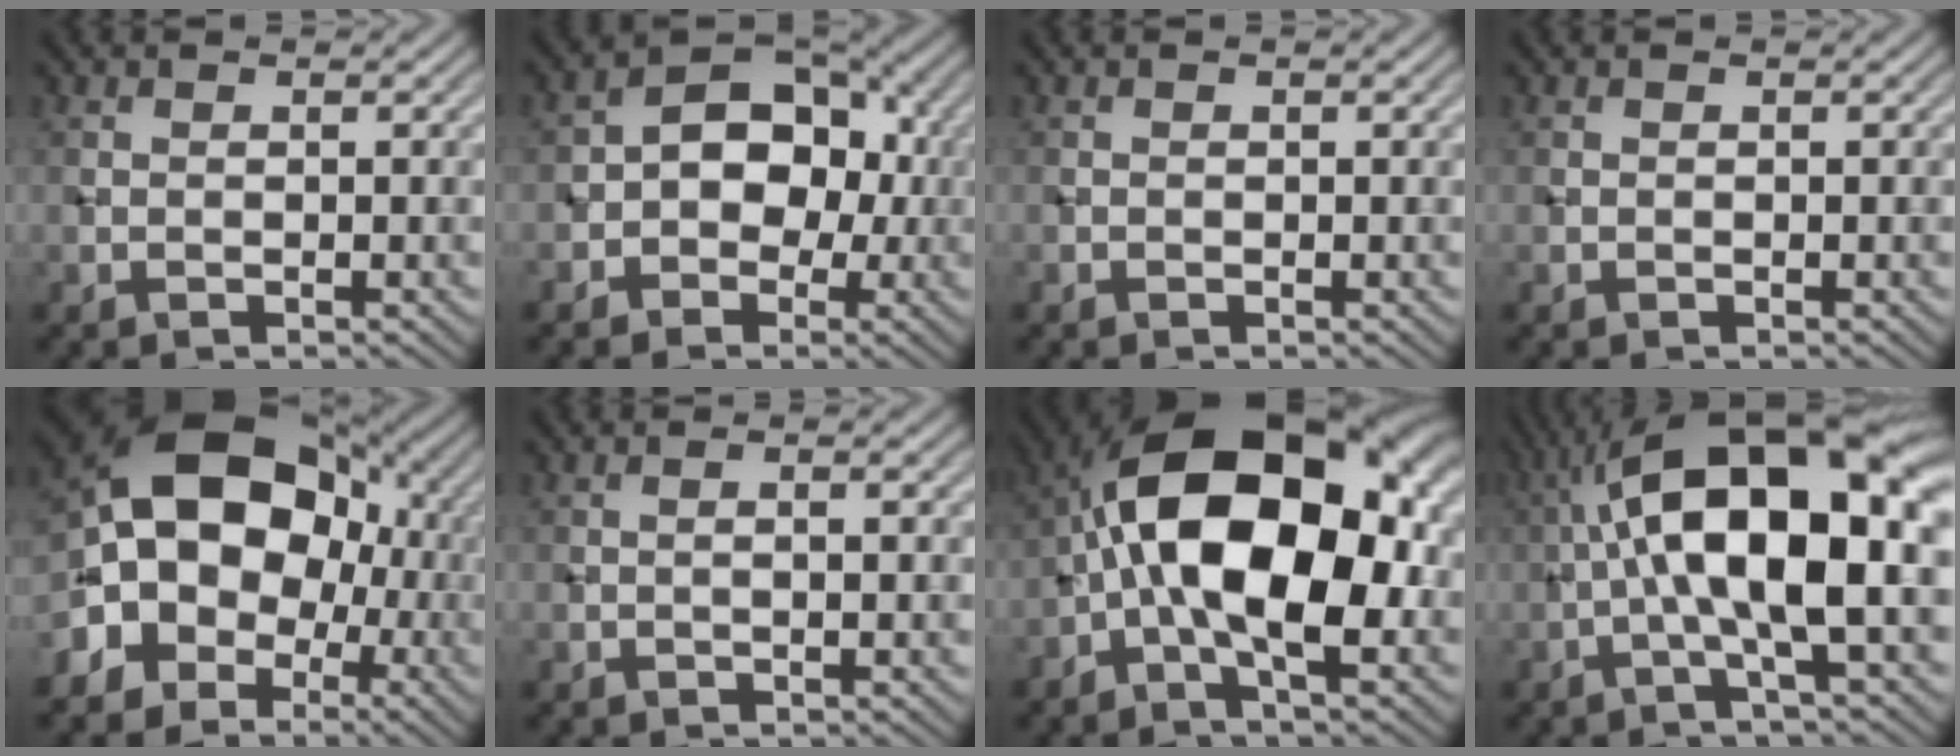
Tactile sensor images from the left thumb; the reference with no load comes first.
{"total": 8.1, "force": [-1.0, 5.9, 5.5], "torque": [-0.056, 0.012, -0.032]}
{"total": 0.0}
{"total": 0.0}
{"total": 15.5, "force": [-1.1, 11.5, 10.4], "torque": [-0.178, 0.010, -0.047]}
{"total": 1.3, "force": [-0.2, 0.1, 1.3], "torque": [-0.021, 0.001, -0.004]}
{"total": 16.9, "force": [-0.2, 8.5, 14.6], "torque": [-0.240, 0.034, -0.025]}
{"total": 15.0, "force": [0.1, 4.4, 14.3], "torque": [-0.226, 0.029, -0.010]}